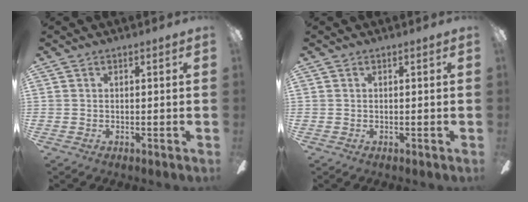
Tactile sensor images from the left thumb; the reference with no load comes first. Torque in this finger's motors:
{"motor_torque": [0.00, 0.00, -0.04, 0.04, 0.00]}